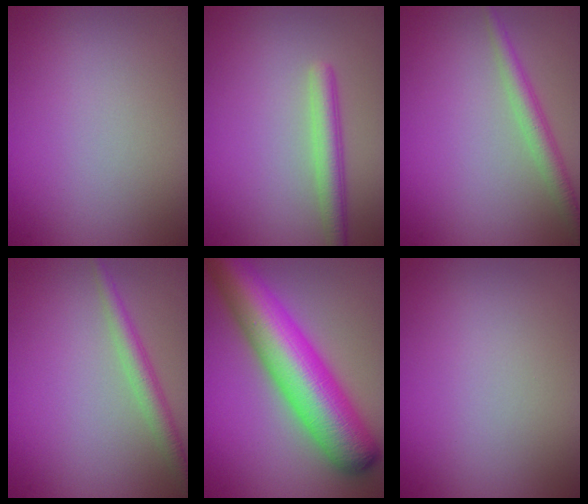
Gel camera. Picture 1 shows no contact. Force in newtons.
{"total": 2.7, "press": 2.7, "slide": 0.3}
{"total": 2.5, "press": 2.5, "slide": 0.1}
{"total": 2.5, "press": 2.5, "slide": 0.1}
{"total": 11.2, "press": 11.2, "slide": 0.4}
{"total": 0.0}